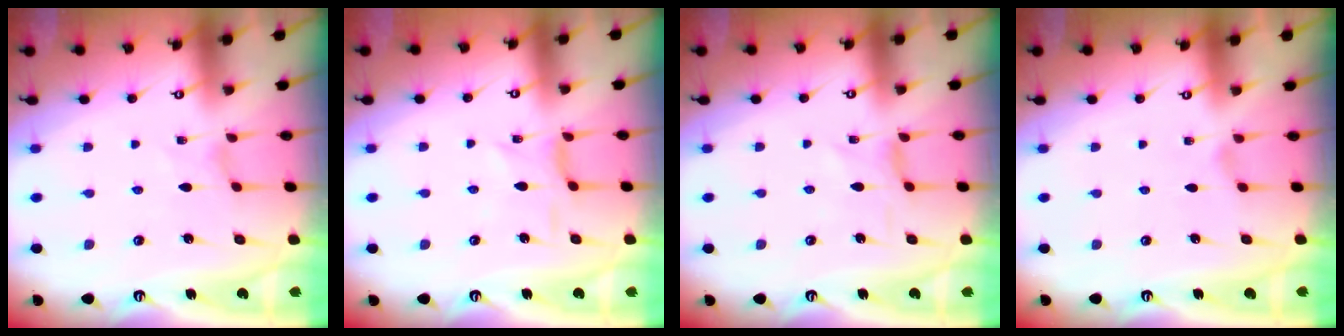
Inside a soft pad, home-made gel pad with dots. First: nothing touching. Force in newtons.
{"total": 1.2, "press": 1.2, "slide": 0.2}
{"total": 1.0, "press": 0.9, "slide": 0.3}
{"total": 0.0}